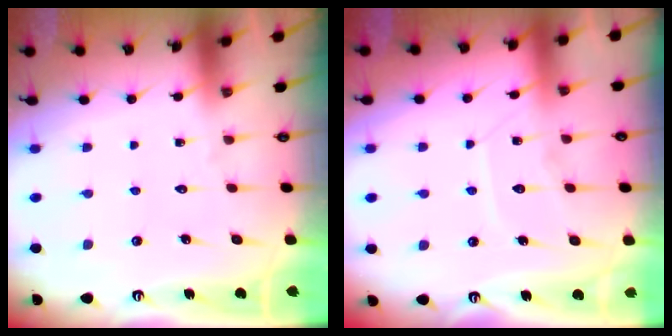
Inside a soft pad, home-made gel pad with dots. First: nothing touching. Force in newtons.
{"total": 8.0, "press": 8.0, "slide": 0.7}